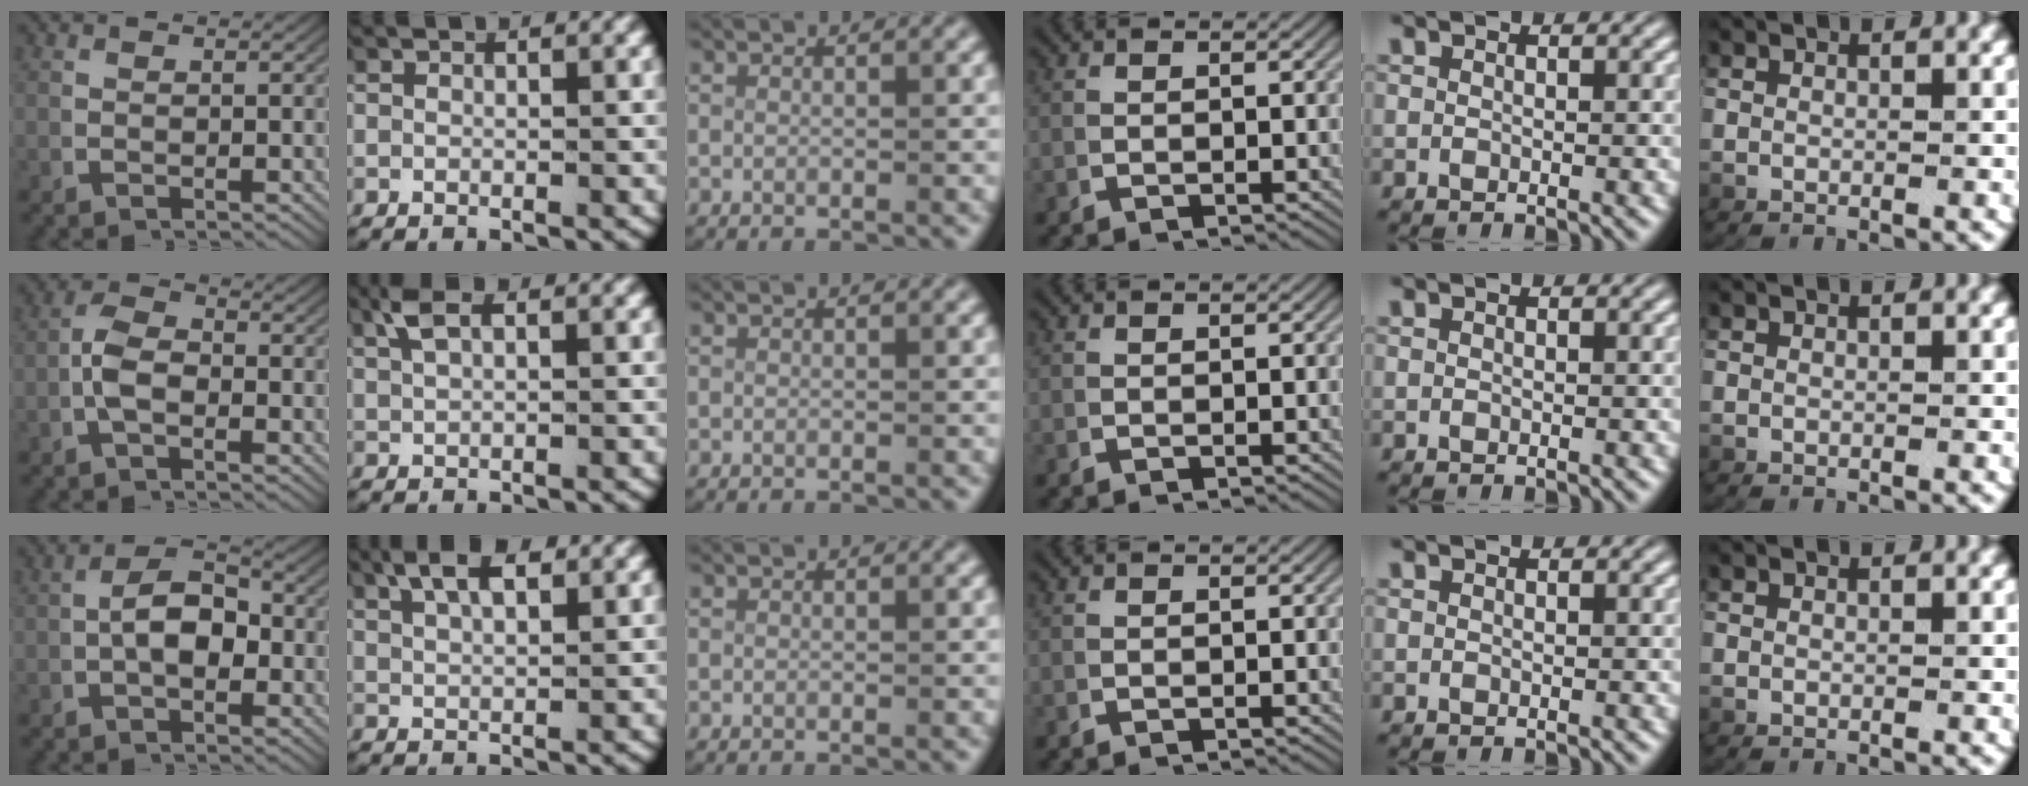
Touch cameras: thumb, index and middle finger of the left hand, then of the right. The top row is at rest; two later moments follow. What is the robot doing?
{"motion": "lift_and_place", "object": "key"}